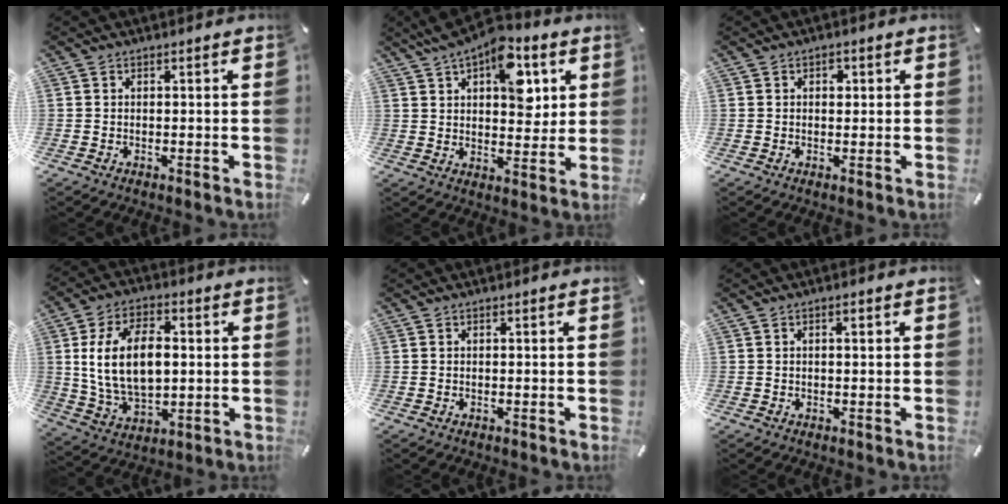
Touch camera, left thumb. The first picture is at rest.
{"total": 14.5, "force": [6.7, 7.9, 10.2], "torque": [-0.132, -0.028, 0.113]}
{"total": 1.7, "force": [0.4, 1.3, 1.0], "torque": [-0.006, 0.001, 0.001]}
{"total": 15.4, "force": [1.7, 9.7, 11.8], "torque": [-0.249, 0.004, 0.027]}
{"total": 0.0}
{"total": 1.2, "force": [0.3, 0.5, 1.1], "torque": [-0.023, 0.004, 0.004]}